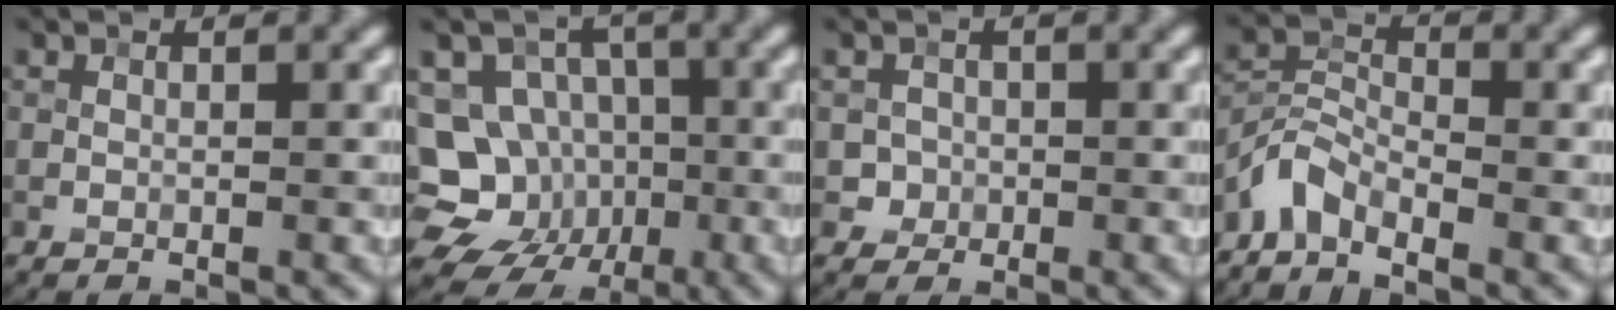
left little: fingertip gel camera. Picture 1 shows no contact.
{"total": 13.4, "force": [-3.6, 12.0, 4.7], "torque": [-0.108, 0.009, -0.064]}
{"total": 2.1, "force": [0.3, 2.0, 0.7], "torque": [-0.010, 0.002, 0.012]}
{"total": 3.3, "force": [-3.0, 0.9, 1.1], "torque": [-0.025, 0.007, -0.075]}